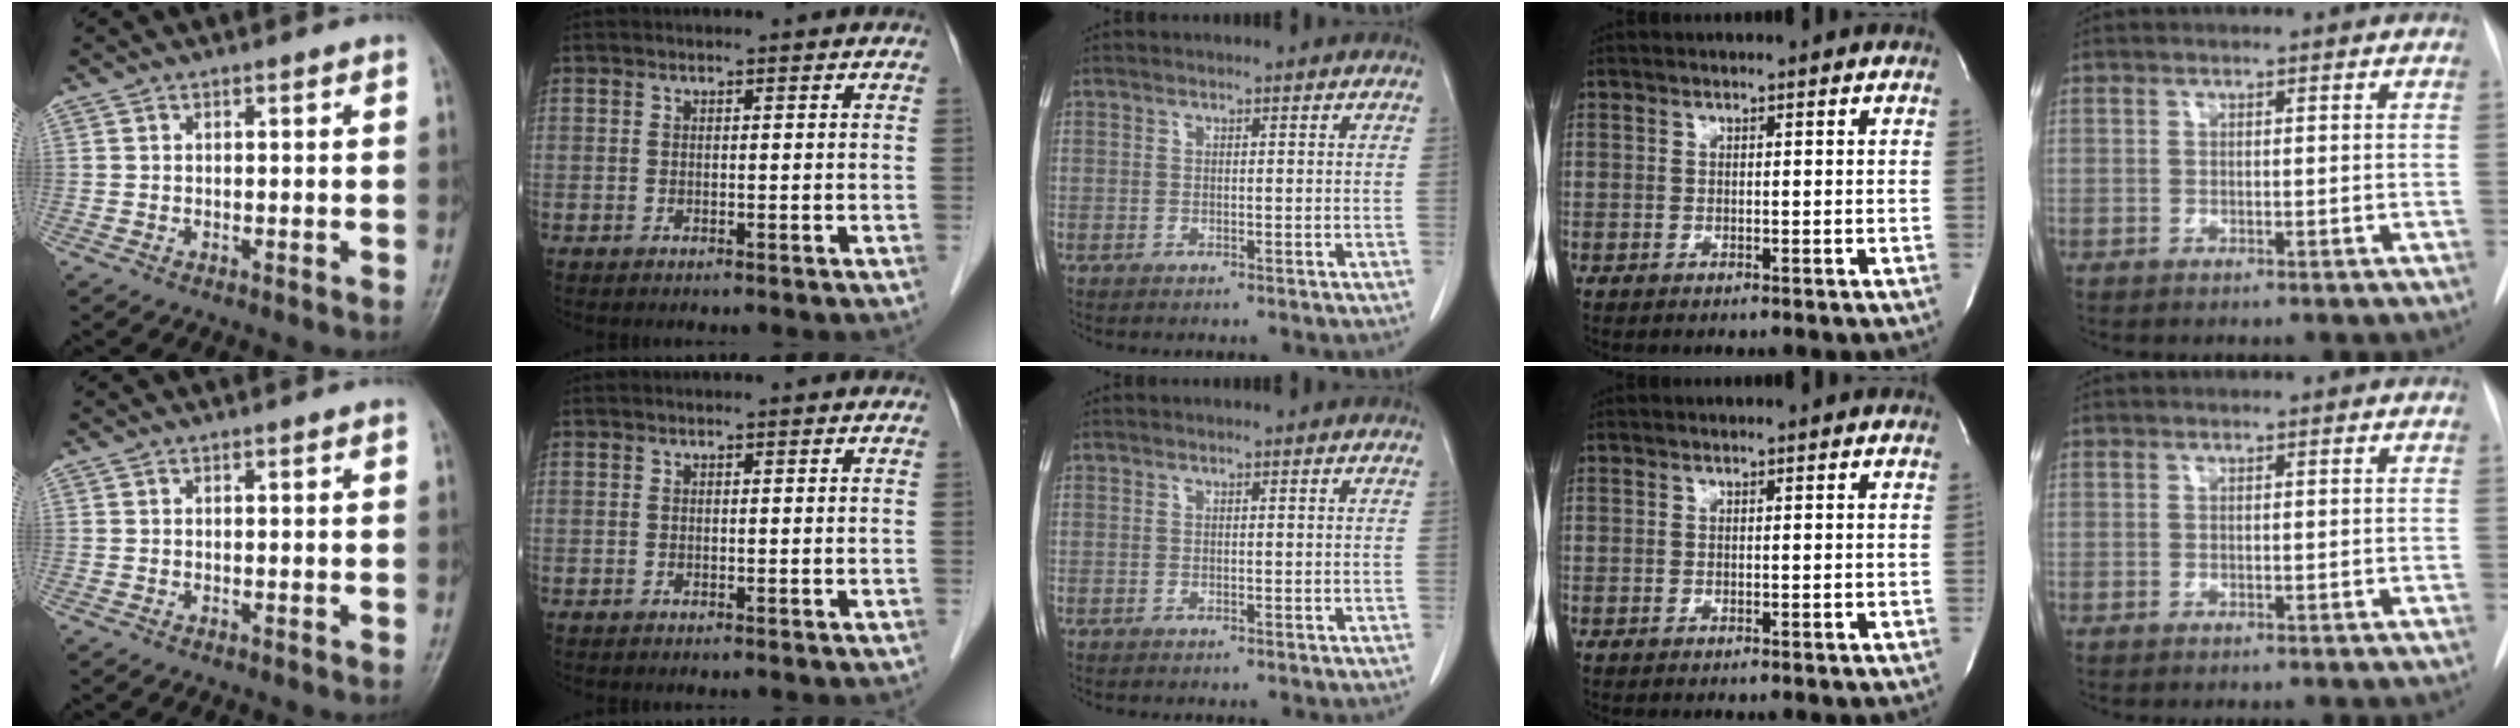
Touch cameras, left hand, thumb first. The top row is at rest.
{}